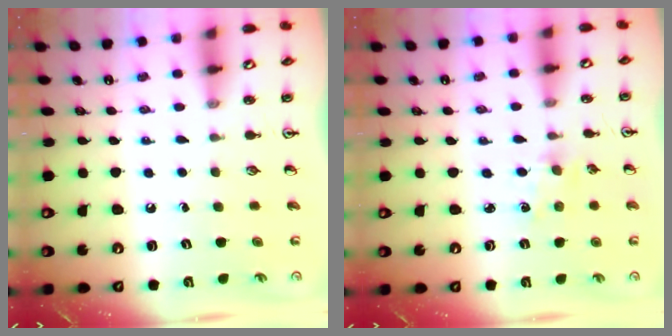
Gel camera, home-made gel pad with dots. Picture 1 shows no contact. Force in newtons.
{"total": 2.5, "press": 2.4, "slide": 0.3}